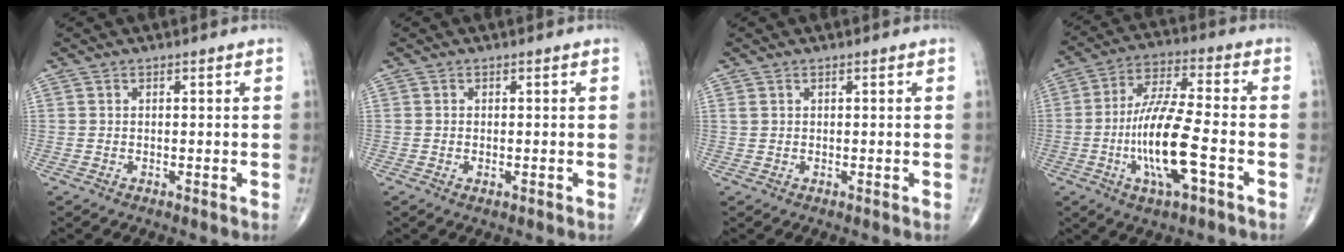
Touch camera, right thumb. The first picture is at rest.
{"total": 0.9, "force": [-0.3, 0.5, 0.7], "torque": [-0.013, 0.000, -0.004]}
{"total": 0.8, "force": [0.5, 0.4, 0.5], "torque": [-0.009, 0.007, 0.013]}
{"total": 15.0, "force": [-4.1, 3.9, 13.8], "torque": [-0.275, 0.022, -0.076]}